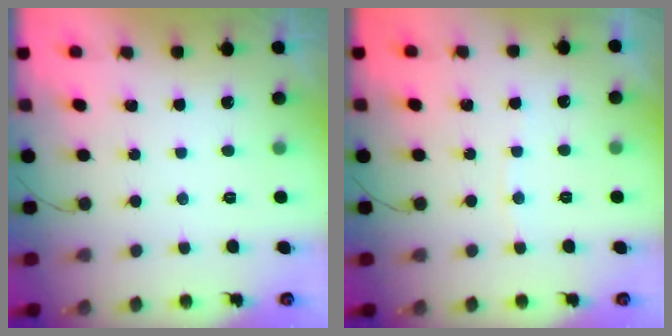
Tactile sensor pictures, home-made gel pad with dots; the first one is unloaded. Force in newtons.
{"total": 2.6, "press": 2.6, "slide": 0.4}